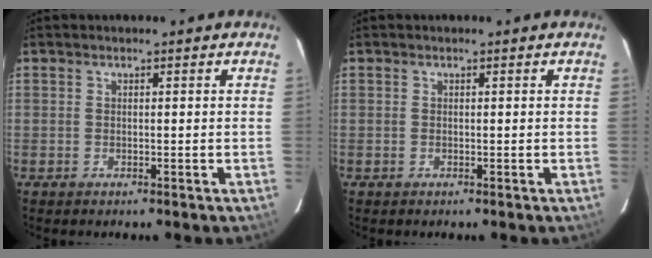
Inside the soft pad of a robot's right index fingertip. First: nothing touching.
{"total": 0.0}